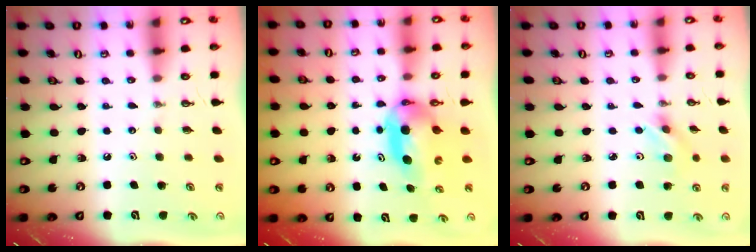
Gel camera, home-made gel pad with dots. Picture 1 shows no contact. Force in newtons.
{"total": 7.8, "press": 5.3, "slide": 5.7}
{"total": 2.7, "press": 2.7, "slide": 0.3}